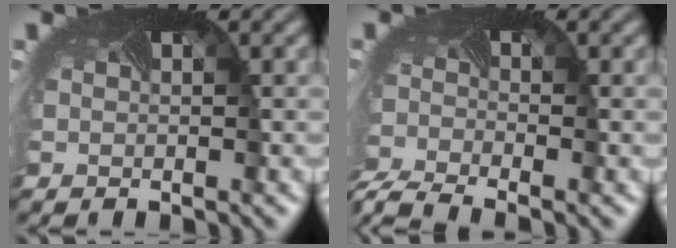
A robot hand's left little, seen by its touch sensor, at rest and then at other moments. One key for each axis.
{"total": 5.1, "fx": -4.5, "fy": 1.1, "fz": 2.1, "tx": -0.055, "ty": -0.037, "tz": -0.083}